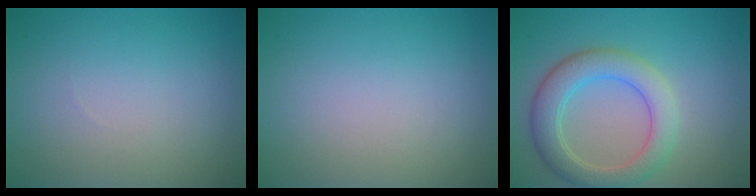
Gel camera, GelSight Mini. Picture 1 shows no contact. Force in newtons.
{"total": 0.0}
{"total": 5.1, "press": 5.1, "slide": 0.1}